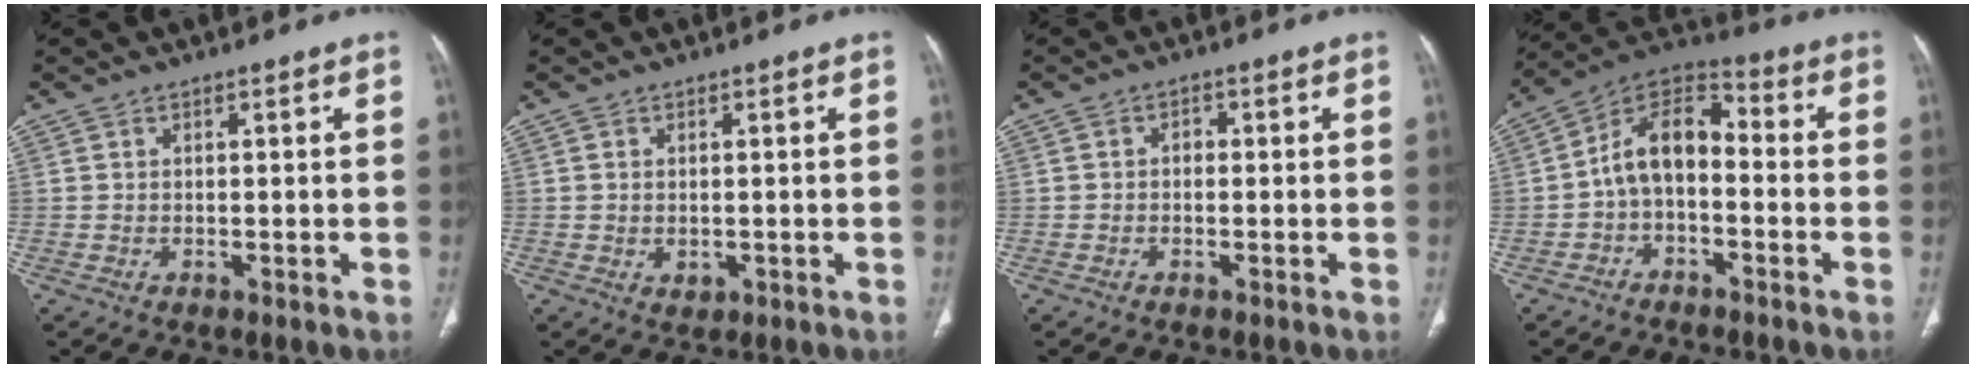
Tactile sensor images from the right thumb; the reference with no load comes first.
{"total": 1.6, "force": [-0.1, 1.2, 1.0], "torque": [-0.017, -0.003, 0.003]}
{"total": 1.3, "force": [-0.2, 1.0, 0.8], "torque": [-0.007, 0.005, -0.008]}
{"total": 10.8, "force": [-1.6, 6.6, 8.4], "torque": [-0.130, 0.051, -0.044]}